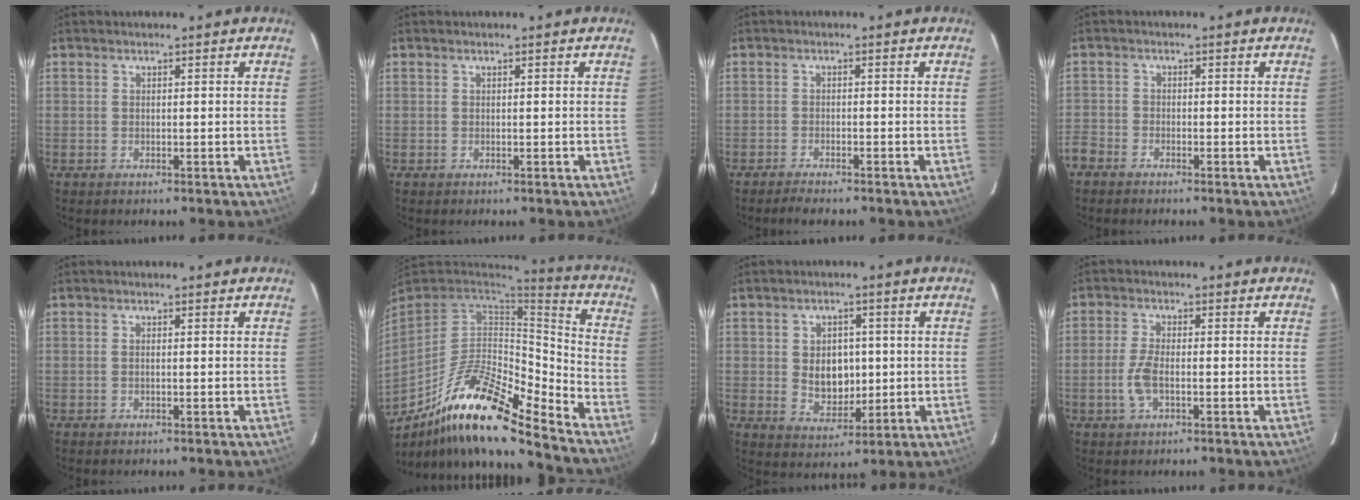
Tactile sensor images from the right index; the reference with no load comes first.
{"total": 0.0}
{"total": 2.9, "force": [-2.6, 0.2, 1.2], "torque": [-0.033, -0.007, -0.047]}
{"total": 4.2, "force": [-3.1, 2.7, 0.6], "torque": [-0.029, -0.001, -0.070]}
{"total": 0.6, "force": [0.0, 0.1, 0.6], "torque": [-0.014, 0.001, -0.001]}
{"total": 20.0, "force": [-14.0, 3.9, 13.8], "torque": [-0.251, -0.013, -0.259]}
{"total": 7.3, "force": [0.4, 5.6, 4.6], "torque": [-0.081, 0.001, 0.021]}
{"total": 4.6, "force": [-1.3, 2.0, 4.0], "torque": [-0.091, 0.000, -0.026]}